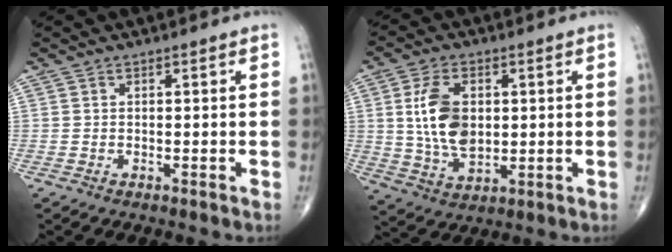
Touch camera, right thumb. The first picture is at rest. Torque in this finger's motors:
{"motor_torque": [-0.36, 1.15, 1.32, 0.38, 0.36]}